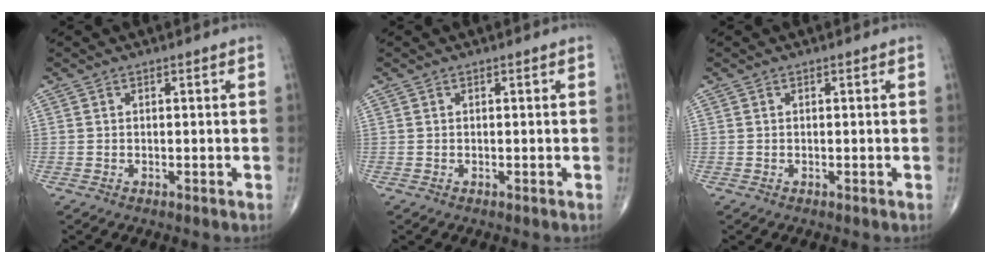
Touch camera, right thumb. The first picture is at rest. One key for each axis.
{"total": 0.0}
{"total": 0.0}